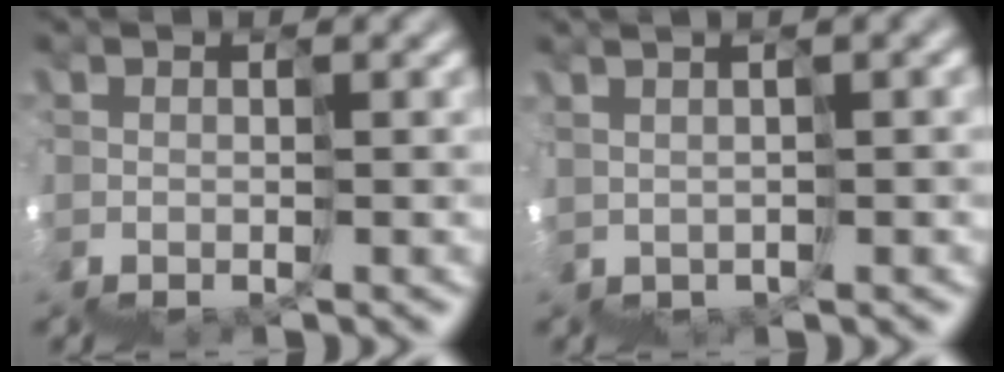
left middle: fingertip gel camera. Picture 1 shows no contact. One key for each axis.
{"total": 2.4, "fx": 2.1, "fy": -0.8, "fz": 0.8, "tx": 0.011, "ty": 0.039, "tz": 0.040}